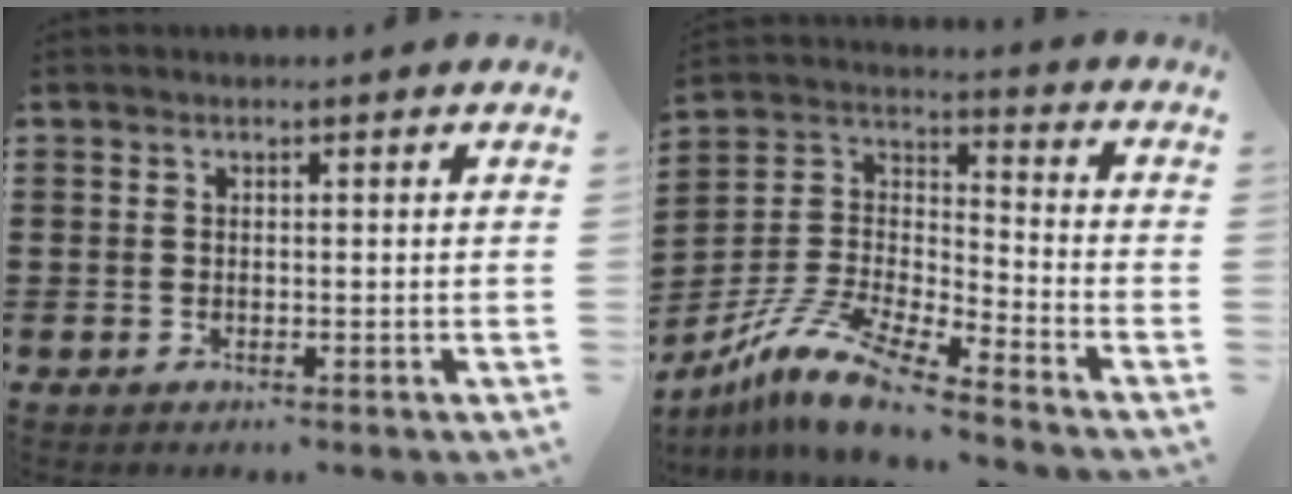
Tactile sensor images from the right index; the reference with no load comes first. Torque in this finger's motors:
{"motor_torque": [-0.91, 0.96, 0.42, 0.09]}